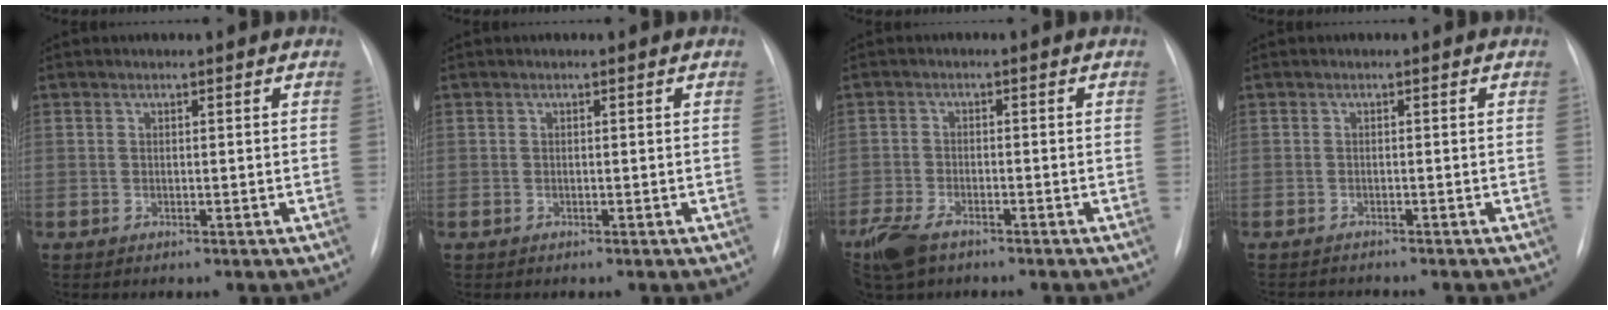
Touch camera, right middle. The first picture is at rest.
{"total": 0.0}
{"total": 6.4, "force": [-4.6, 2.7, 3.5], "torque": [-0.077, -0.010, -0.085]}
{"total": 2.6, "force": [-2.6, 0.2, 0.4], "torque": [-0.002, -0.009, -0.036]}